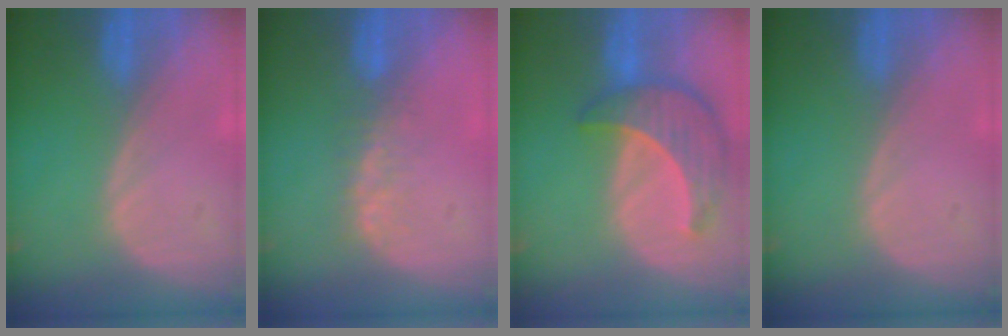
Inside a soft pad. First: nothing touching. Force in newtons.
{"total": 3.1, "press": 2.7, "slide": 1.5}
{"total": 8.7, "press": 7.9, "slide": 3.7}
{"total": 0.0}